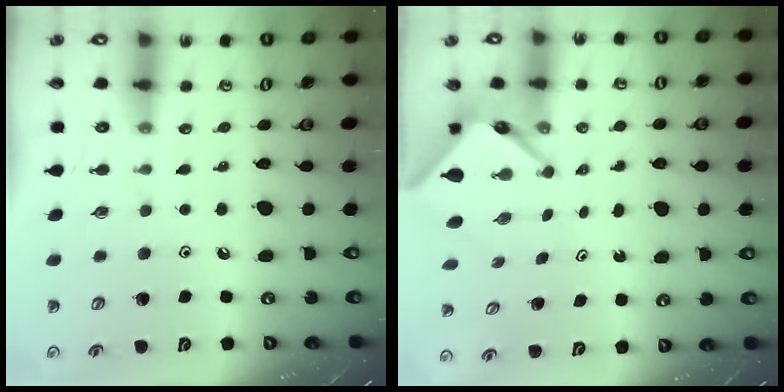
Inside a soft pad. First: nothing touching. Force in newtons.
{"total": 4.3, "press": 4.3, "slide": 0.2}